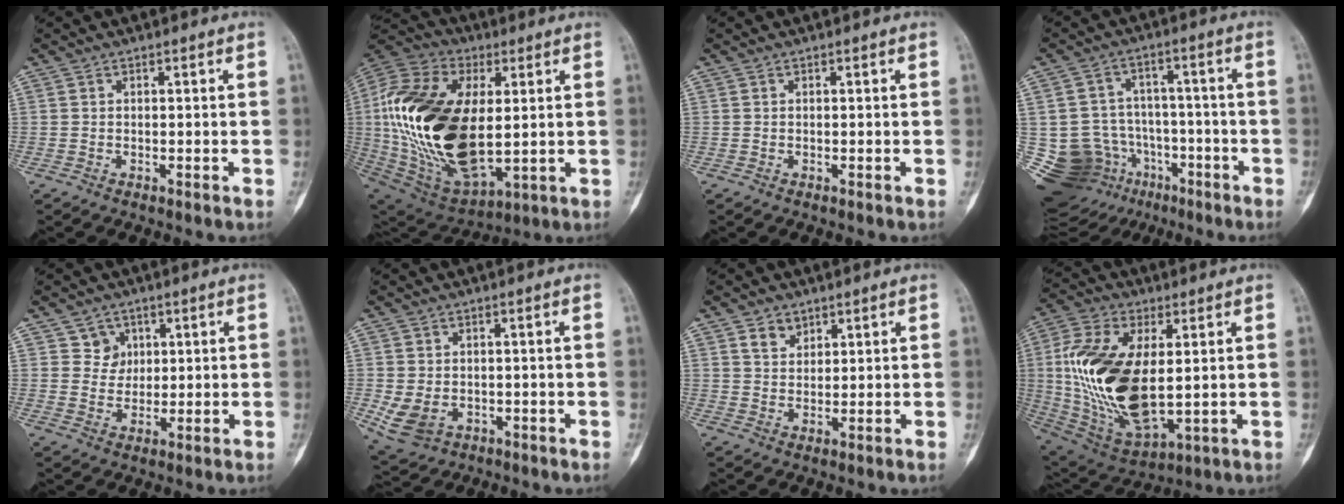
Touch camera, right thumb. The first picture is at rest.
{"total": 30.1, "force": [2.0, 16.3, 25.2], "torque": [-0.513, -0.012, 0.046]}
{"total": 0.0}
{"total": 17.1, "force": [-8.3, 13.5, 6.4], "torque": [-0.104, 0.085, -0.120]}
{"total": 4.4, "force": [2.0, 3.9, 0.4], "torque": [0.023, -0.007, 0.033]}
{"total": 6.1, "force": [-1.1, 4.8, 3.6], "torque": [-0.068, 0.000, -0.003]}
{"total": 3.8, "force": [2.4, 2.6, 1.3], "torque": [-0.007, -0.018, 0.047]}
{"total": 22.6, "force": [1.8, 11.7, 19.2], "torque": [-0.383, -0.015, 0.046]}